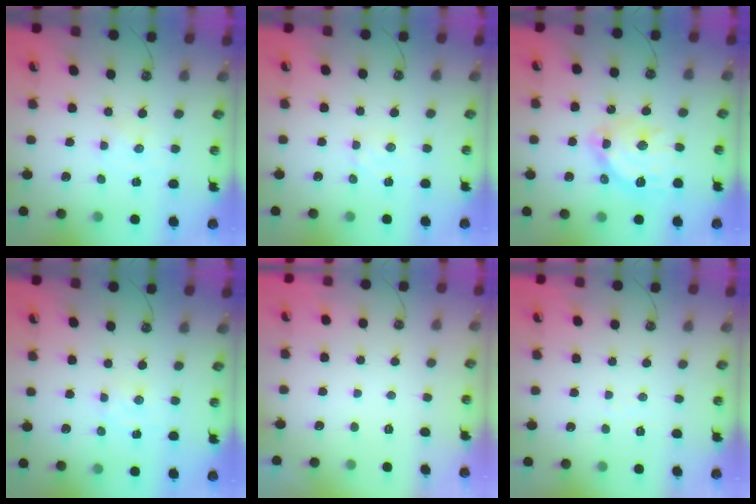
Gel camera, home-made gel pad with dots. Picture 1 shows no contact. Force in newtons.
{"total": 1.8, "press": 1.8, "slide": 0.3}
{"total": 14.8, "press": 14.7, "slide": 1.5}
{"total": 1.6, "press": 1.6, "slide": 0.2}
{"total": 0.0}
{"total": 2.3, "press": 2.2, "slide": 0.4}